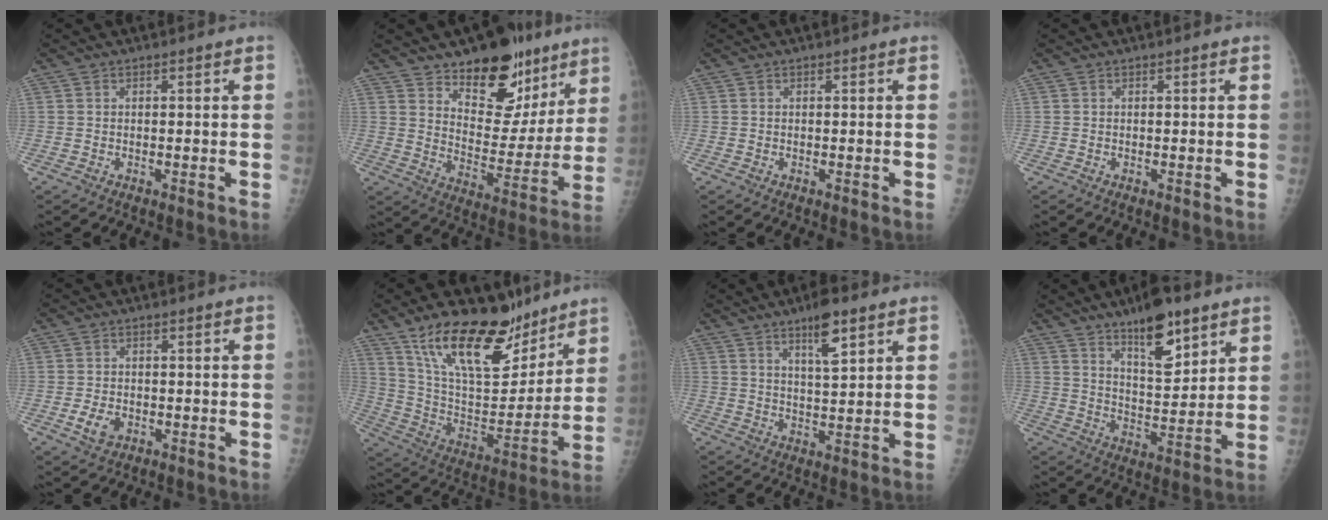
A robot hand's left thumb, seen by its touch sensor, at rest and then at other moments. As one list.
[{"total": 18.4, "force": [12.3, 9.8, 9.6], "torque": [-0.073, -0.081, 0.187]}, {"total": 0.0}, {"total": 0.0}, {"total": 3.7, "force": [-1.1, 2.6, 2.3], "torque": [-0.040, 0.001, -0.016]}, {"total": 22.9, "force": [15.9, 9.7, 13.3], "torque": [-0.177, -0.080, 0.275]}, {"total": 7.2, "force": [4.4, 1.7, 5.5], "torque": [-0.083, -0.026, 0.073]}, {"total": 12.5, "force": [8.0, 4.4, 8.6], "torque": [-0.110, -0.052, 0.132]}]